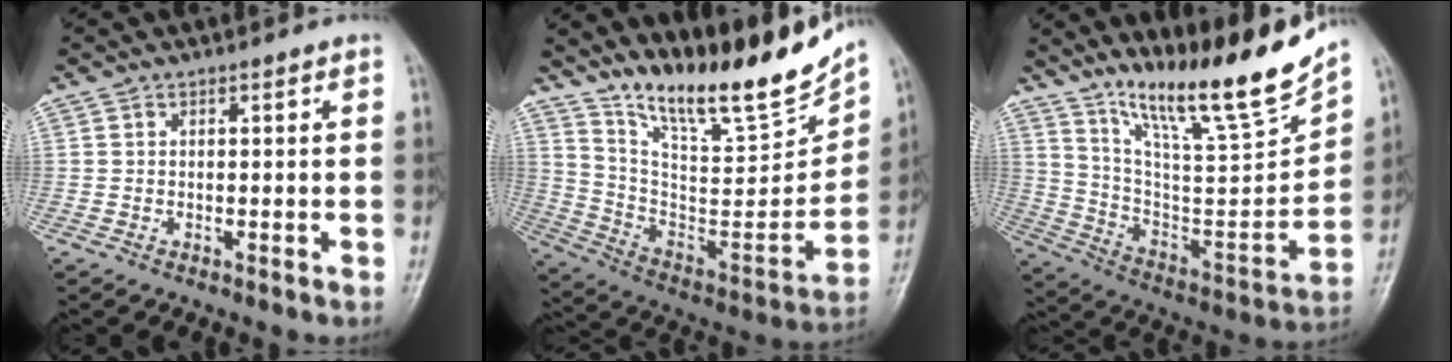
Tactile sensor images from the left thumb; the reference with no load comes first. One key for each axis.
{"total": 22.1, "fx": 18.0, "fy": 4.5, "fz": 12.1, "tx": -0.155, "ty": -0.106, "tz": 0.307}
{"total": 21.7, "fx": 16.7, "fy": 2.3, "fz": 13.6, "tx": -0.184, "ty": -0.095, "tz": 0.294}